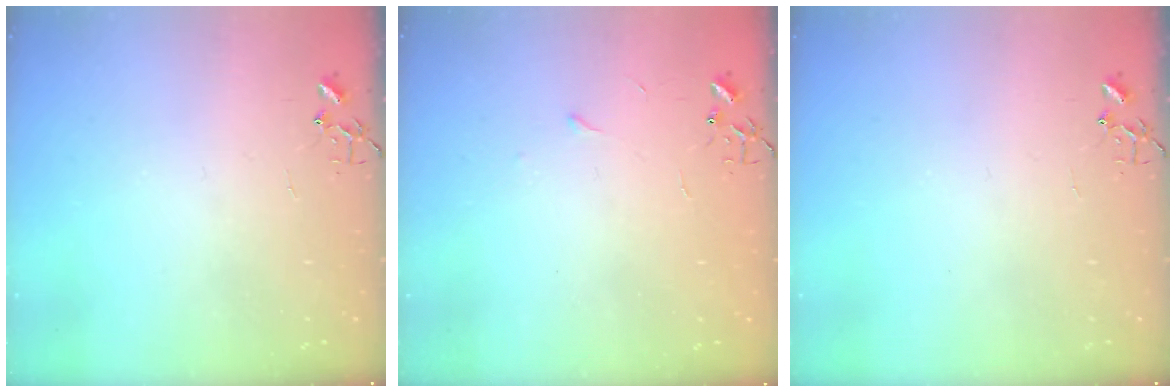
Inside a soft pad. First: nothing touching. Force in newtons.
{"total": 3.5, "press": 3.5, "slide": 0.4}
{"total": 0.0}